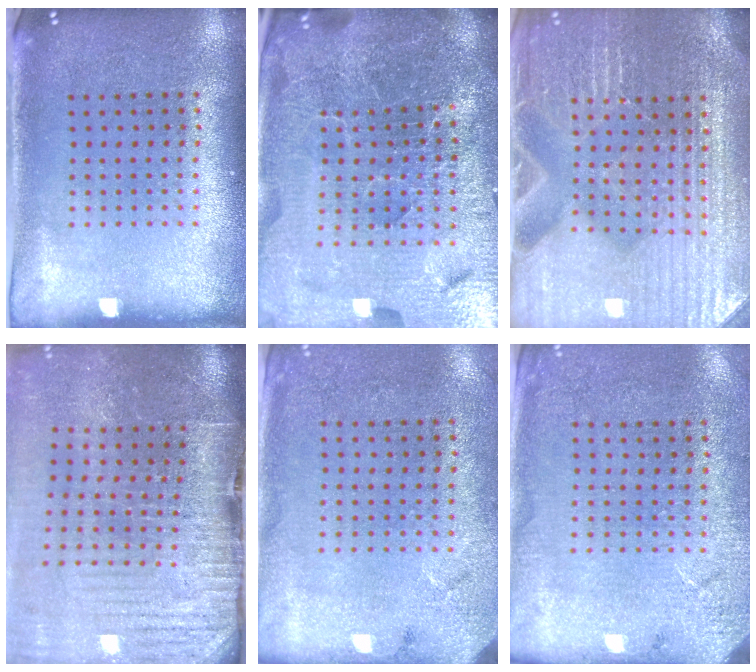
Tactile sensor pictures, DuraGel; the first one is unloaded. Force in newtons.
{"total": 6.7, "press": 5.9, "slide": 3.2}
{"total": 4.9, "press": 4.6, "slide": 1.6}
{"total": 4.3, "press": 3.7, "slide": 2.2}
{"total": 2.7, "press": 2.2, "slide": 1.6}
{"total": 2.6, "press": 2.4, "slide": 0.9}